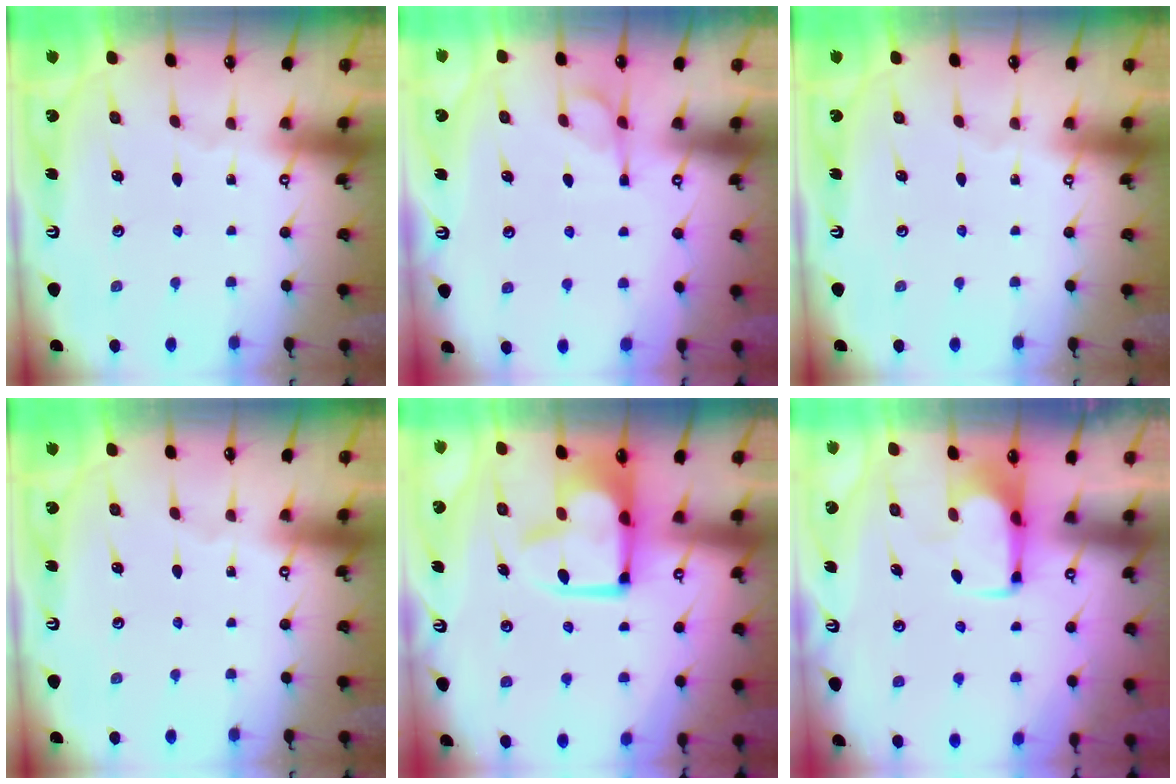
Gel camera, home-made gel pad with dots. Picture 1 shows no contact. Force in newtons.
{"total": 1.2, "press": 0.2, "slide": 1.2}
{"total": 0.0}
{"total": 0.0}
{"total": 3.5, "press": 3.4, "slide": 0.8}
{"total": 2.0, "press": 2.0, "slide": 0.4}